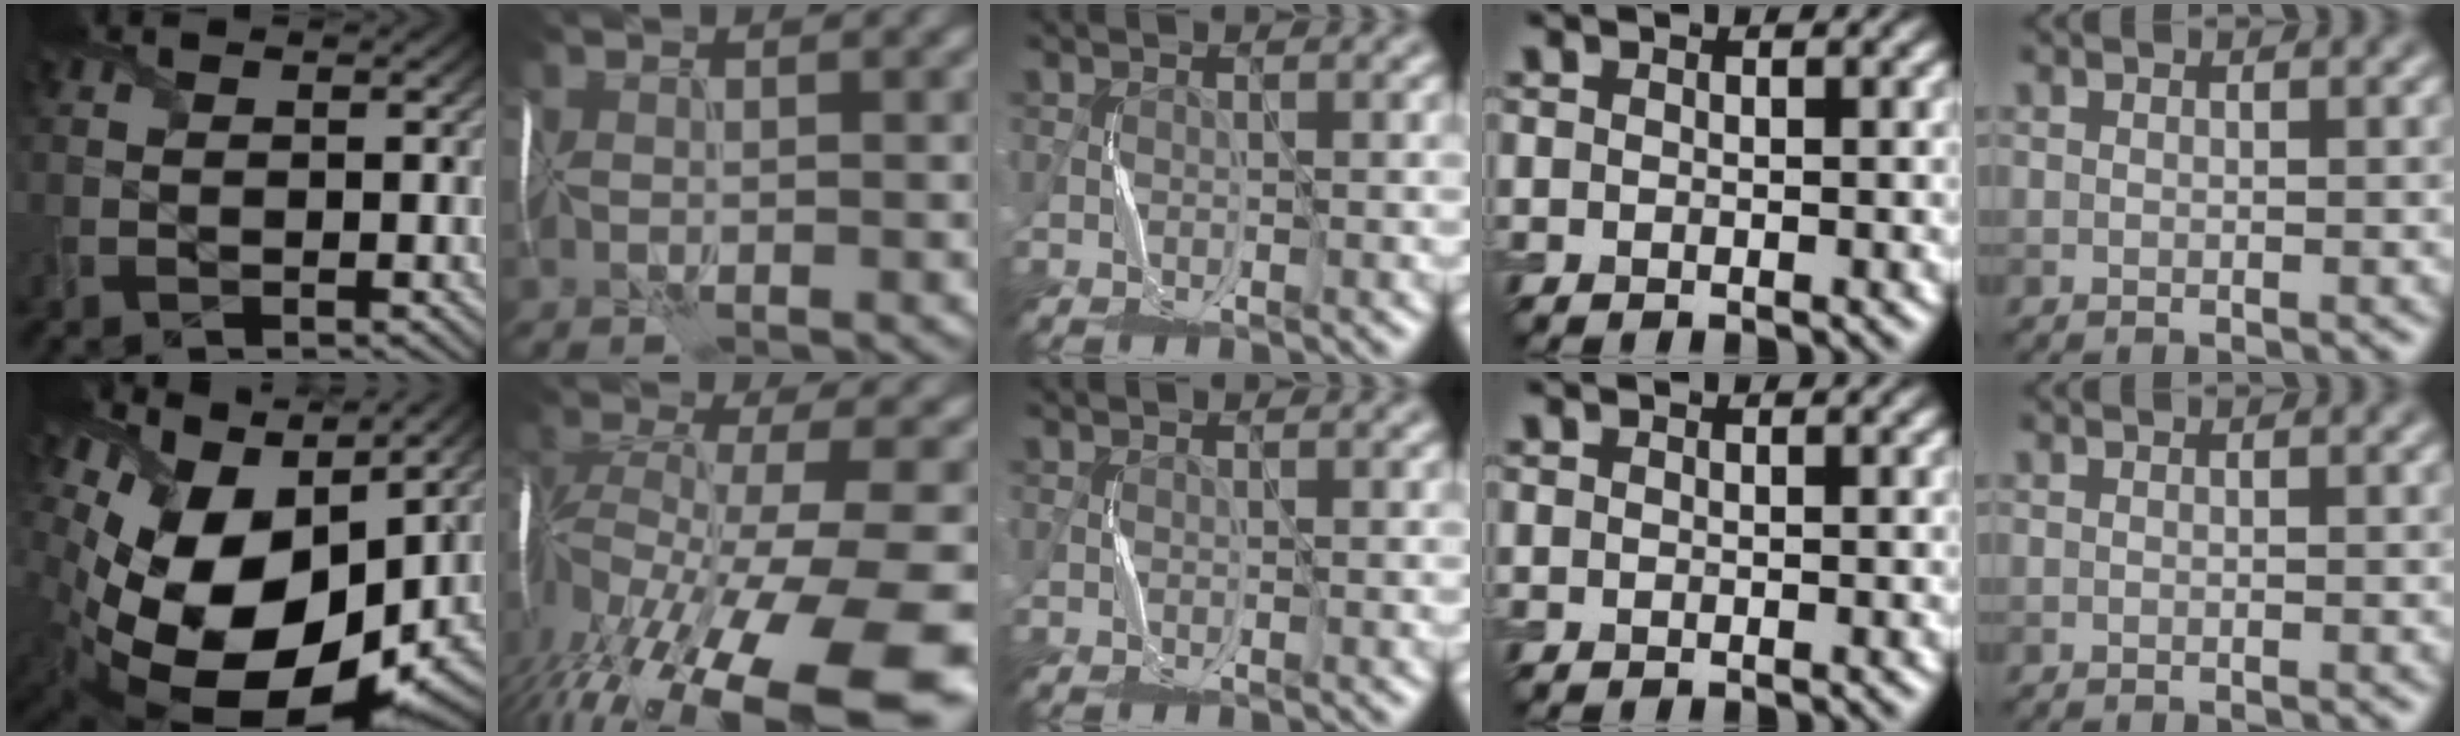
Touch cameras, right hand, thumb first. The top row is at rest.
{"thumb": {"total": 19.8, "force": [2.0, 12.5, 15.3], "torque": [-0.318, -0.038, 0.064]}, "index": {"total": 15.7, "force": [-8.2, 5.8, 12.1], "torque": [-0.234, -0.046, -0.108]}}